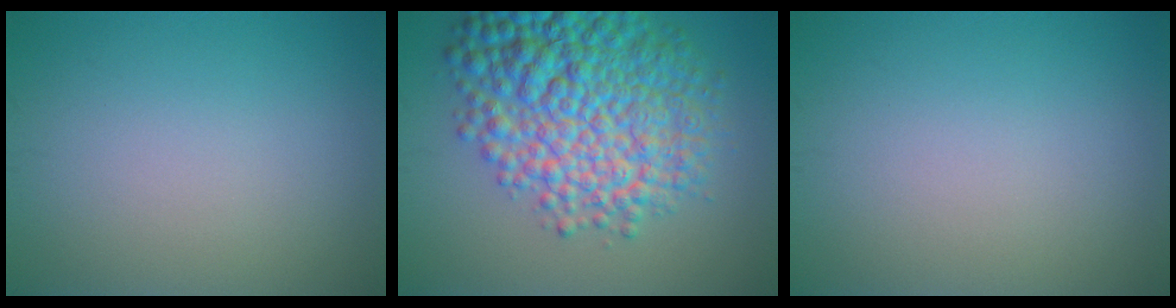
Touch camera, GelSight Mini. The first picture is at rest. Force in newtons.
{"total": 10.9, "press": 10.9, "slide": 0.3}
{"total": 0.0}